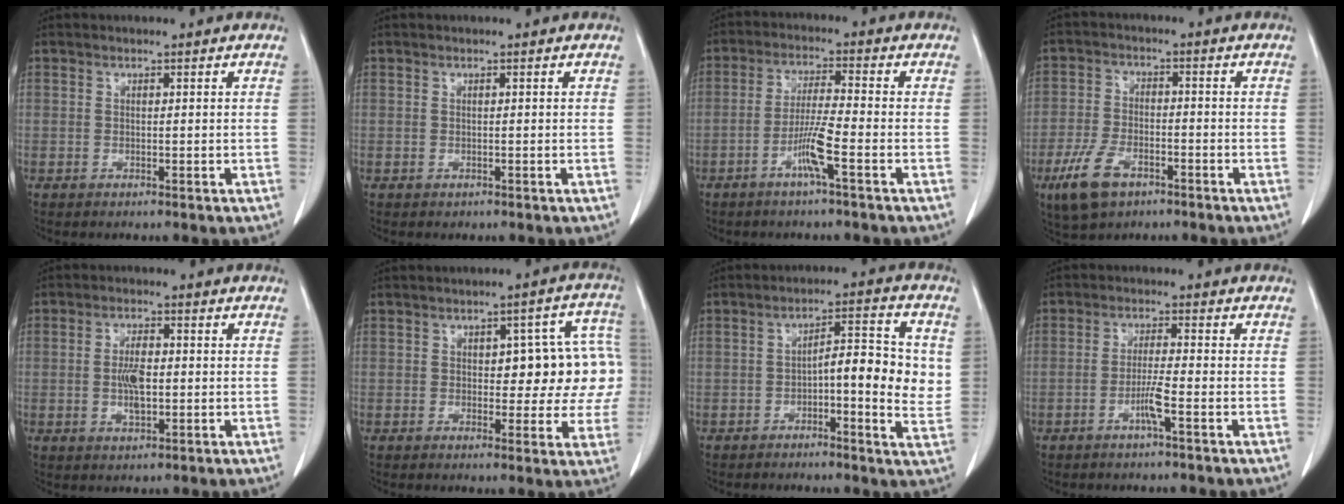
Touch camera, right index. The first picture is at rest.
{"total": 0.0}
{"total": 5.9, "force": [-2.8, -0.4, 5.2], "torque": [-0.105, -0.001, -0.055]}
{"total": 8.0, "force": [-4.6, 4.1, 5.2], "torque": [-0.118, -0.005, -0.079]}
{"total": 4.9, "force": [-0.3, 1.8, 4.5], "torque": [-0.091, 0.001, -0.005]}
{"total": 11.4, "force": [0.7, 5.0, 10.2], "torque": [-0.100, 0.036, 0.011]}
{"total": 10.0, "force": [-0.1, 2.5, 9.6], "torque": [-0.129, 0.021, -0.003]}
{"total": 3.6, "force": [-1.7, -0.3, 3.2], "torque": [-0.062, -0.004, -0.034]}